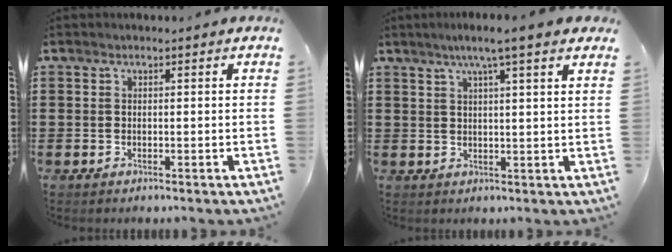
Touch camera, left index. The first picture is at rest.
{"total": 4.9, "force": [3.3, -0.5, 3.5], "torque": [-0.077, -0.001, 0.056]}